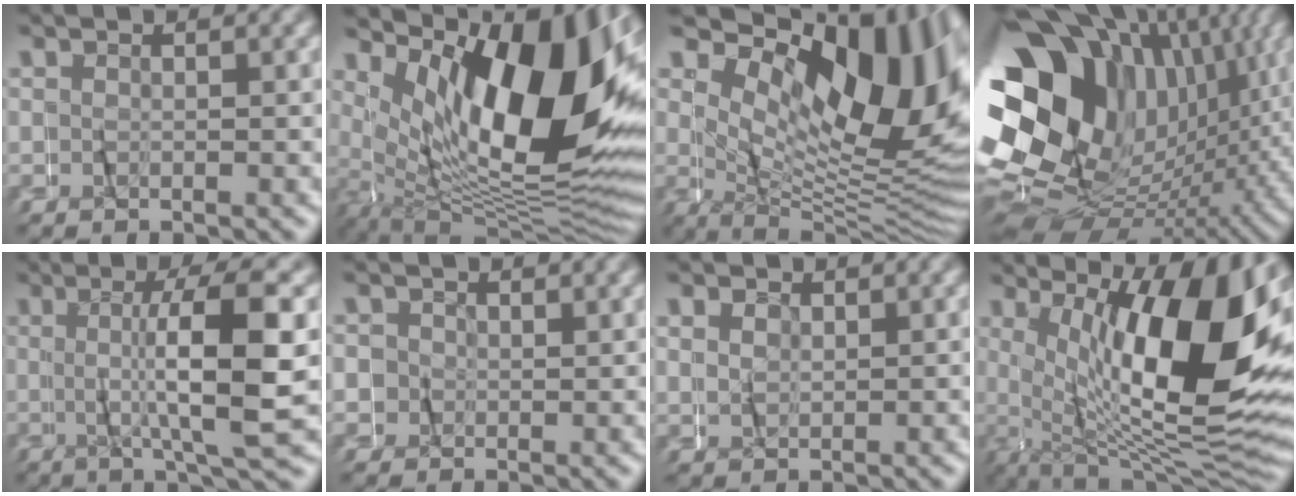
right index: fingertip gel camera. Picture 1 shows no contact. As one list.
[{"total": 17.6, "force": [2.9, 8.4, 15.2], "torque": [-0.231, 0.009, 0.048]}, {"total": 17.2, "force": [4.0, 8.4, 14.4], "torque": [-0.187, 0.012, 0.057]}, {"total": 25.9, "force": [1.3, 18.8, 17.8], "torque": [-0.277, 0.007, 0.014]}, {"total": 9.0, "force": [1.0, 0.5, 8.9], "torque": [-0.137, 0.017, 0.013]}, {"total": 4.0, "force": [0.9, 3.7, 1.2], "torque": [-0.039, -0.002, 0.014]}, {"total": 0.9, "force": [0.5, 0.6, -0.4], "torque": [0.005, 0.003, 0.010]}, {"total": 15.5, "force": [0.6, 6.2, 14.3], "torque": [-0.219, -0.008, 0.024]}]